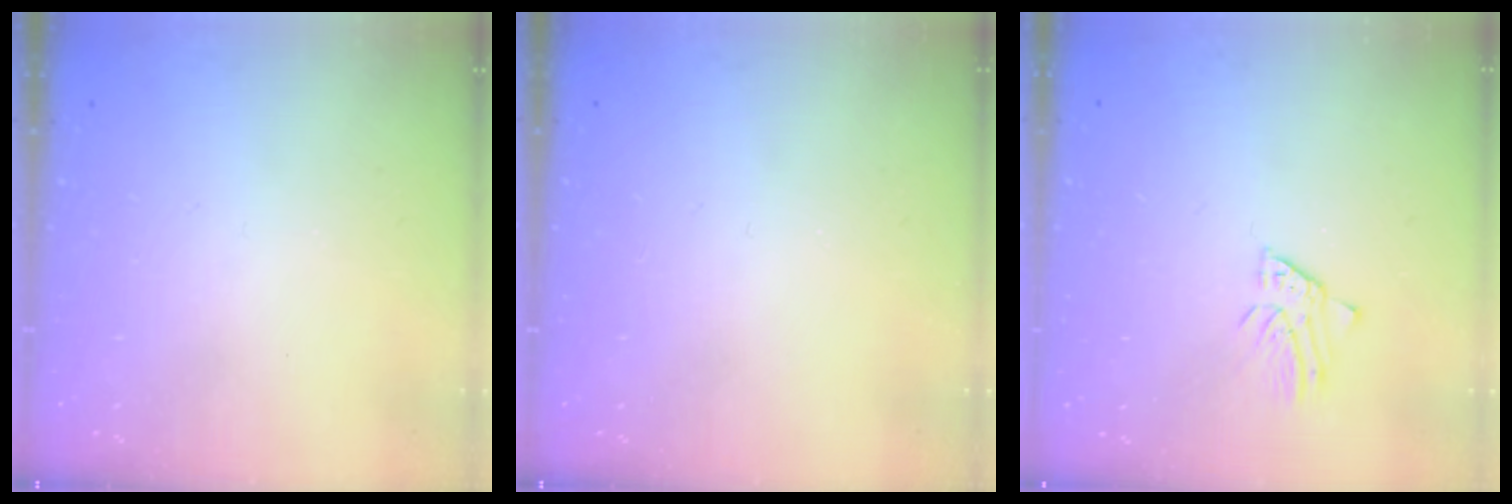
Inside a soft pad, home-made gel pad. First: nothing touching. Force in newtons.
{"total": 0.0}
{"total": 1.5, "press": 1.5, "slide": 0.1}